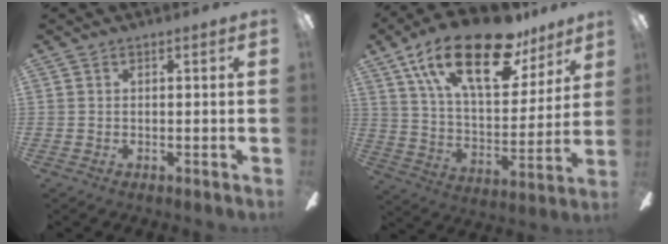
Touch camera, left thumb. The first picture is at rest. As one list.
[{"total": 25.4, "force": [15.7, 10.8, 16.7], "torque": [-0.289, -0.080, 0.266]}]